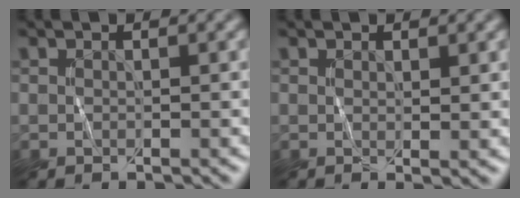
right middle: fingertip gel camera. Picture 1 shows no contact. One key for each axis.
{"total": 0.7, "fx": 0.6, "fy": 0.1, "fz": 0.5, "tx": -0.007, "ty": -0.002, "tz": 0.009}